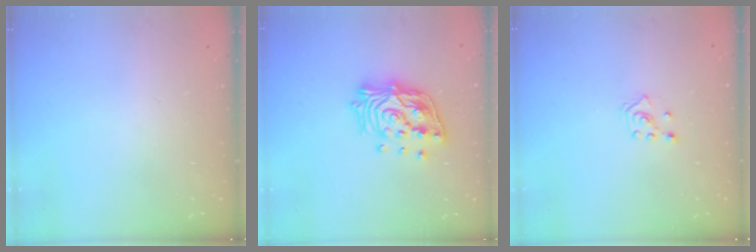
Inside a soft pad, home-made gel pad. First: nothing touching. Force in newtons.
{"total": 16.8, "press": 16.6, "slide": 2.6}
{"total": 2.8, "press": 2.7, "slide": 0.7}